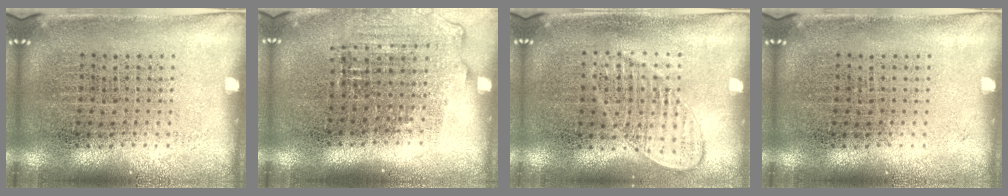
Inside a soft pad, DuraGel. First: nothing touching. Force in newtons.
{"total": 1.1, "press": 1.1, "slide": 0.4}
{"total": 1.2, "press": 1.1, "slide": 0.4}
{"total": 0.0}